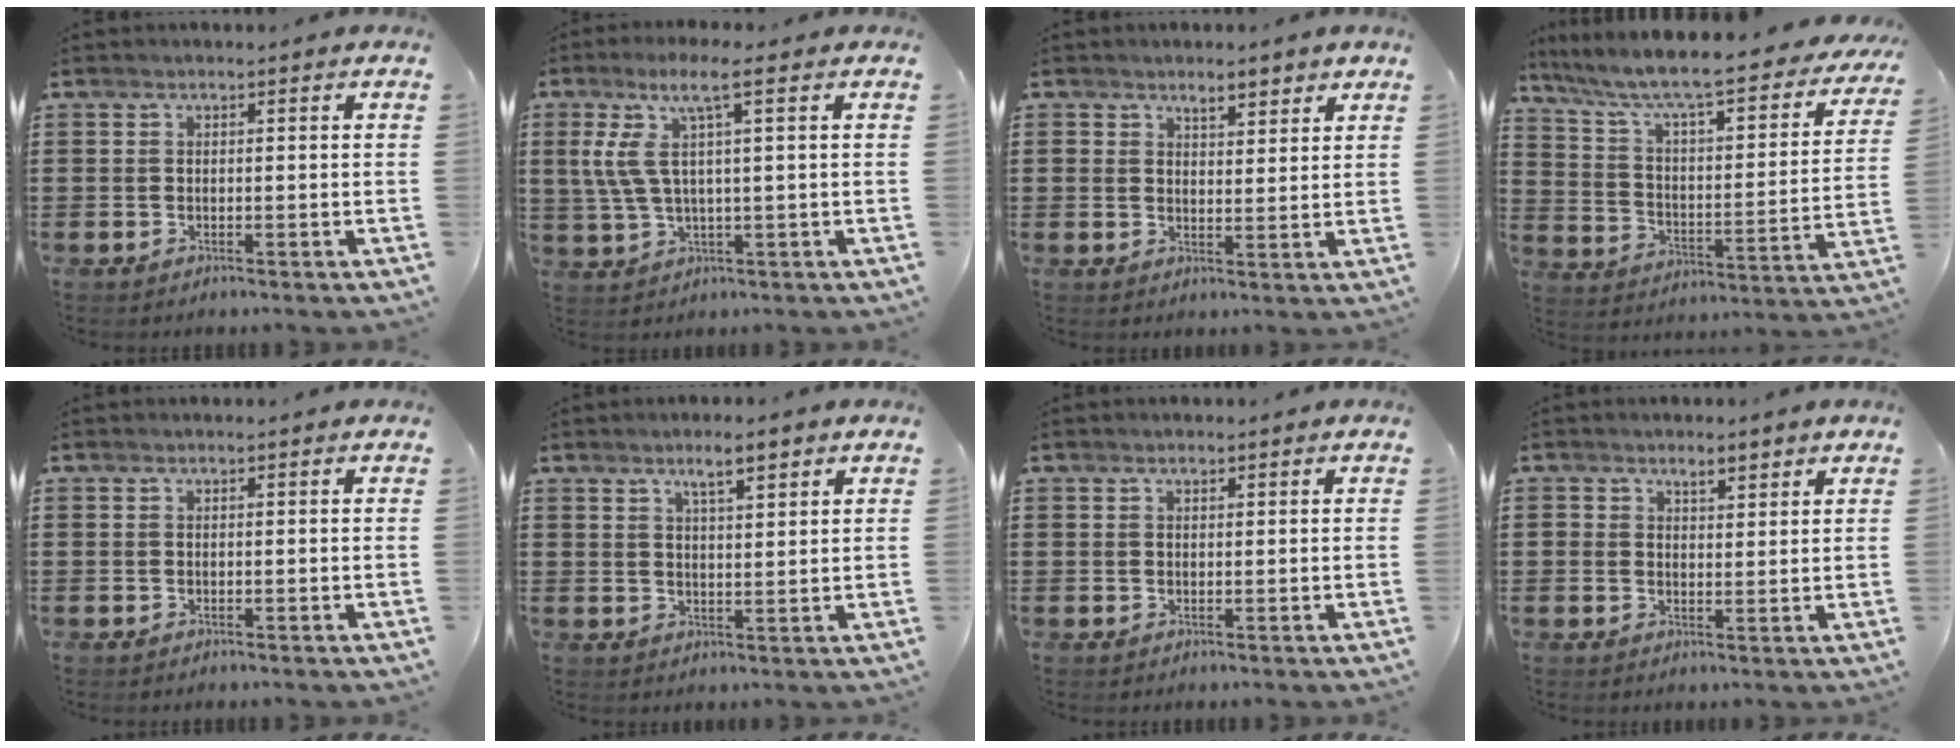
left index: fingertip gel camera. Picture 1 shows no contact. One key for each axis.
{"total": 7.7, "fx": 2.7, "fy": 0.8, "fz": 7.2, "tx": -0.167, "ty": -0.008, "tz": 0.037}
{"total": 4.4, "fx": 3.9, "fy": 1.2, "fz": 1.8, "tx": -0.033, "ty": -0.012, "tz": 0.065}
{"total": 7.5, "fx": 6.1, "fy": 0.6, "fz": 4.4, "tx": -0.110, "ty": -0.053, "tz": 0.094}
{"total": 0.0}
{"total": 4.3, "fx": 2.9, "fy": 0.8, "fz": 3.1, "tx": -0.051, "ty": -0.001, "tz": 0.046}
{"total": 0.8, "fx": 0.7, "fy": 0.3, "fz": 0.4, "tx": -0.009, "ty": 0.002, "tz": 0.012}
{"total": 2.8, "fx": 2.1, "fy": 1.5, "fz": 1.1, "tx": -0.021, "ty": 0.005, "tz": 0.036}